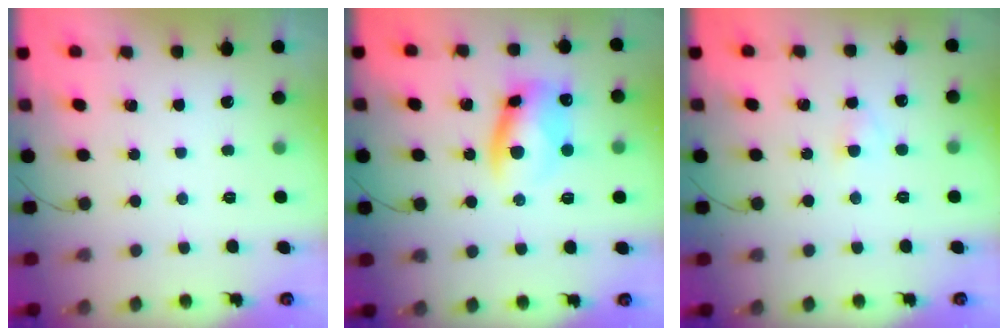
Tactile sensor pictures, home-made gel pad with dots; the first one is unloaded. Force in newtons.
{"total": 9.4, "press": 9.3, "slide": 1.2}
{"total": 2.1, "press": 1.9, "slide": 0.9}